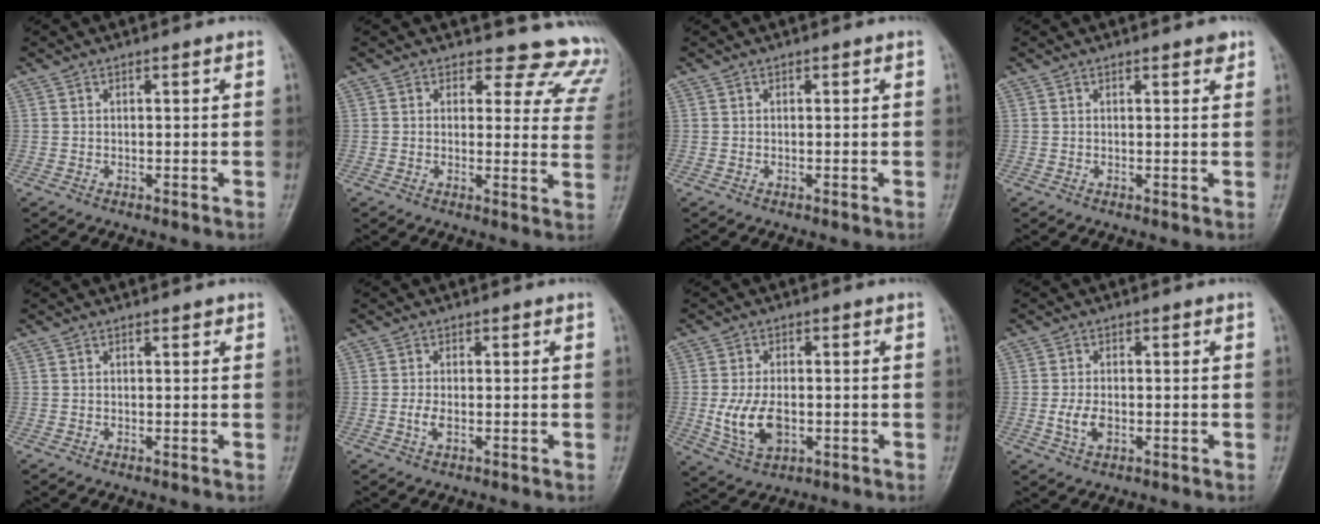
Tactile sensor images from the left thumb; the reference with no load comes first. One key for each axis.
{"total": 13.1, "fx": 11.9, "fy": 5.1, "fz": 1.2, "tx": 0.037, "ty": -0.097, "tz": 0.097}
{"total": 0.0}
{"total": 1.7, "fx": 1.2, "fy": 0.6, "fz": 1.0, "tx": -0.006, "ty": -0.004, "tz": 0.011}
{"total": 0.6, "fx": 0.4, "fy": 0.4, "fz": 0.2, "tx": 0.000, "ty": -0.001, "tz": 0.001}
{"total": 2.0, "fx": -0.4, "fy": 0.9, "fz": 1.7, "tx": -0.039, "ty": 0.000, "tz": -0.010}
{"total": 8.3, "fx": -1.3, "fy": 5.1, "fz": 6.4, "tx": -0.119, "ty": -0.004, "tz": -0.017}
{"total": 3.8, "fx": -0.8, "fy": 2.3, "fz": 2.8, "tx": -0.056, "ty": 0.001, "tz": -0.016}